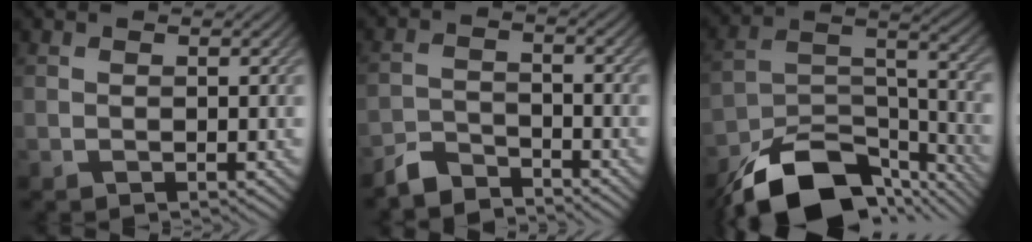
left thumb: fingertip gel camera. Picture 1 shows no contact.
{"total": 4.3, "force": [-4.1, 0.9, 1.0], "torque": [-0.021, -0.002, -0.087]}
{"total": 16.2, "force": [-11.8, 7.2, 8.4], "torque": [-0.179, -0.025, -0.188]}